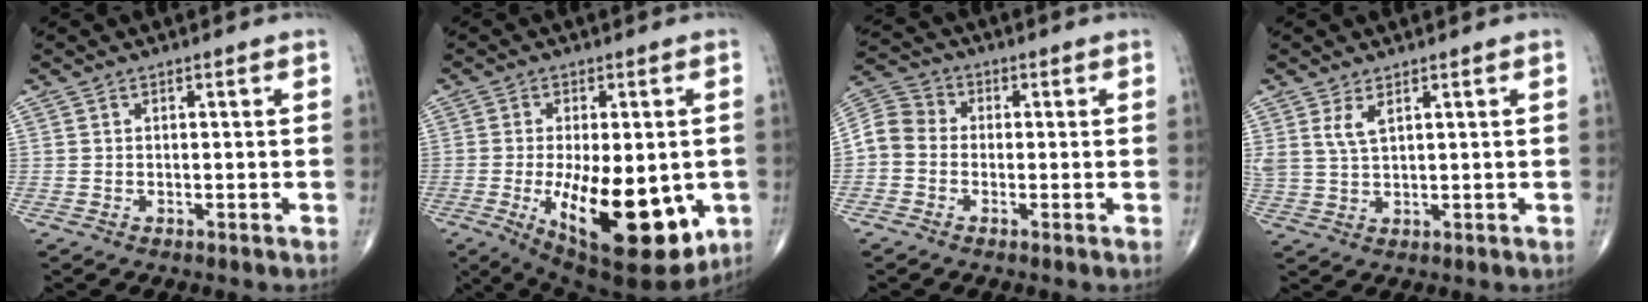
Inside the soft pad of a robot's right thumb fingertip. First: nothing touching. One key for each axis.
{"total": 20.3, "fx": -5.1, "fy": 8.6, "fz": 17.6, "tx": -0.241, "ty": -0.022, "tz": -0.051}
{"total": 6.3, "fx": -1.0, "fy": 5.3, "fz": 3.2, "tx": -0.049, "ty": 0.021, "tz": -0.038}
{"total": 3.6, "fx": 1.9, "fy": 1.3, "fz": 2.7, "tx": -0.059, "ty": -0.008, "tz": 0.046}